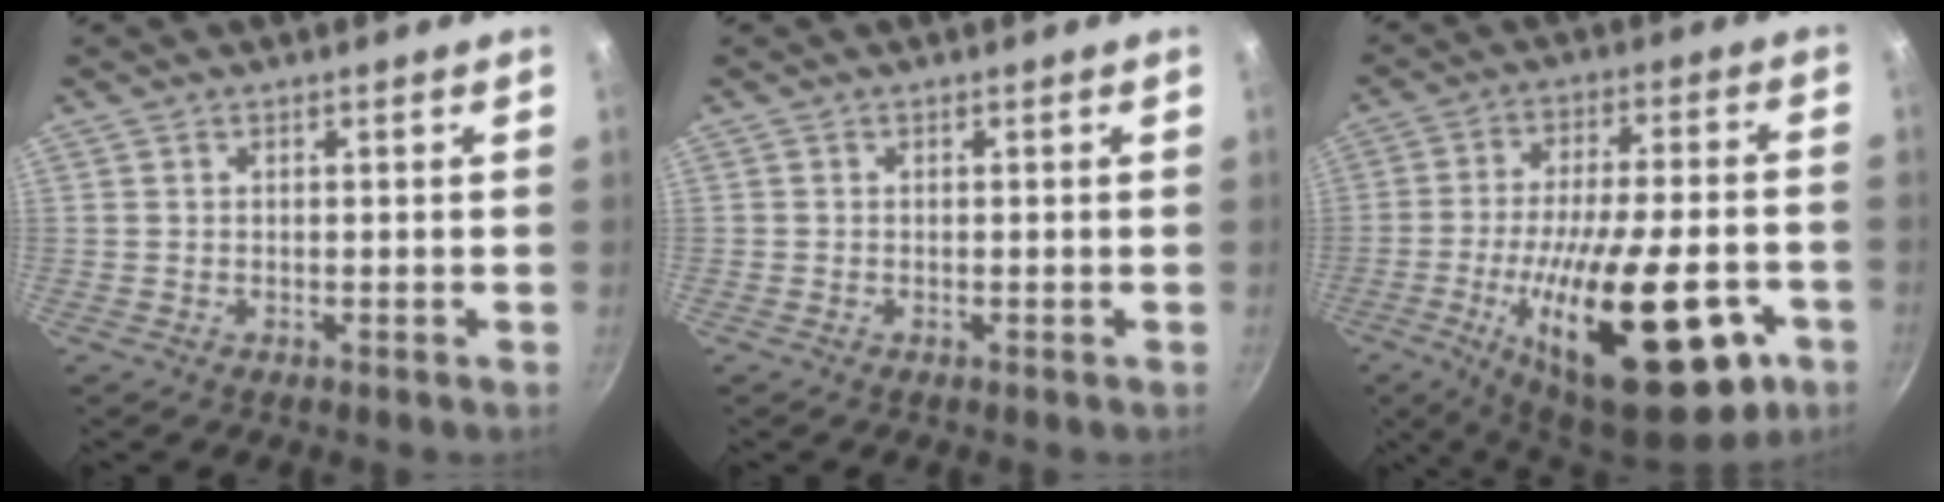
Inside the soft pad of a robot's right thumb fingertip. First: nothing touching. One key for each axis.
{"total": 0.0}
{"total": 27.5, "fx": -10.1, "fy": 10.0, "fz": 23.6, "tx": -0.343, "ty": 0.019, "tz": -0.147}